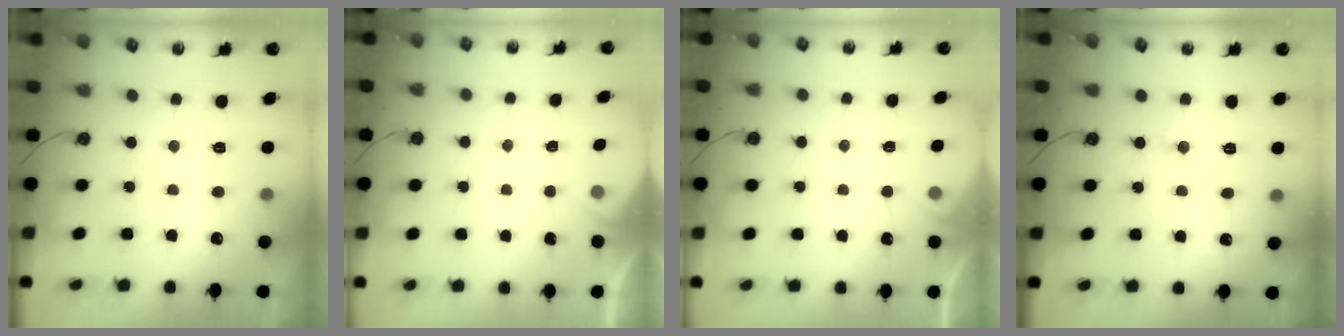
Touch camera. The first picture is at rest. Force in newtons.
{"total": 2.5, "press": 2.5, "slide": 0.4}
{"total": 2.2, "press": 2.1, "slide": 0.4}
{"total": 7.1, "press": 7.1, "slide": 0.4}